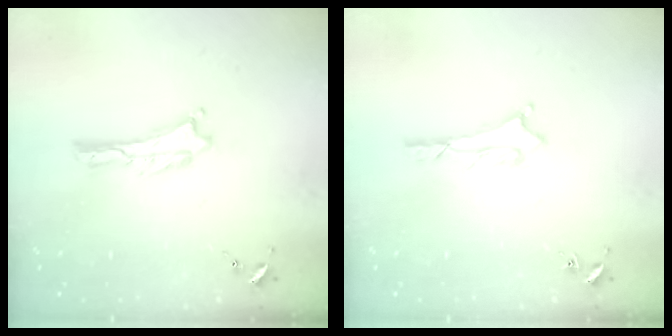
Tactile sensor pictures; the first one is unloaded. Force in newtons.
{"total": 0.7, "press": 0.7, "slide": 0.2}